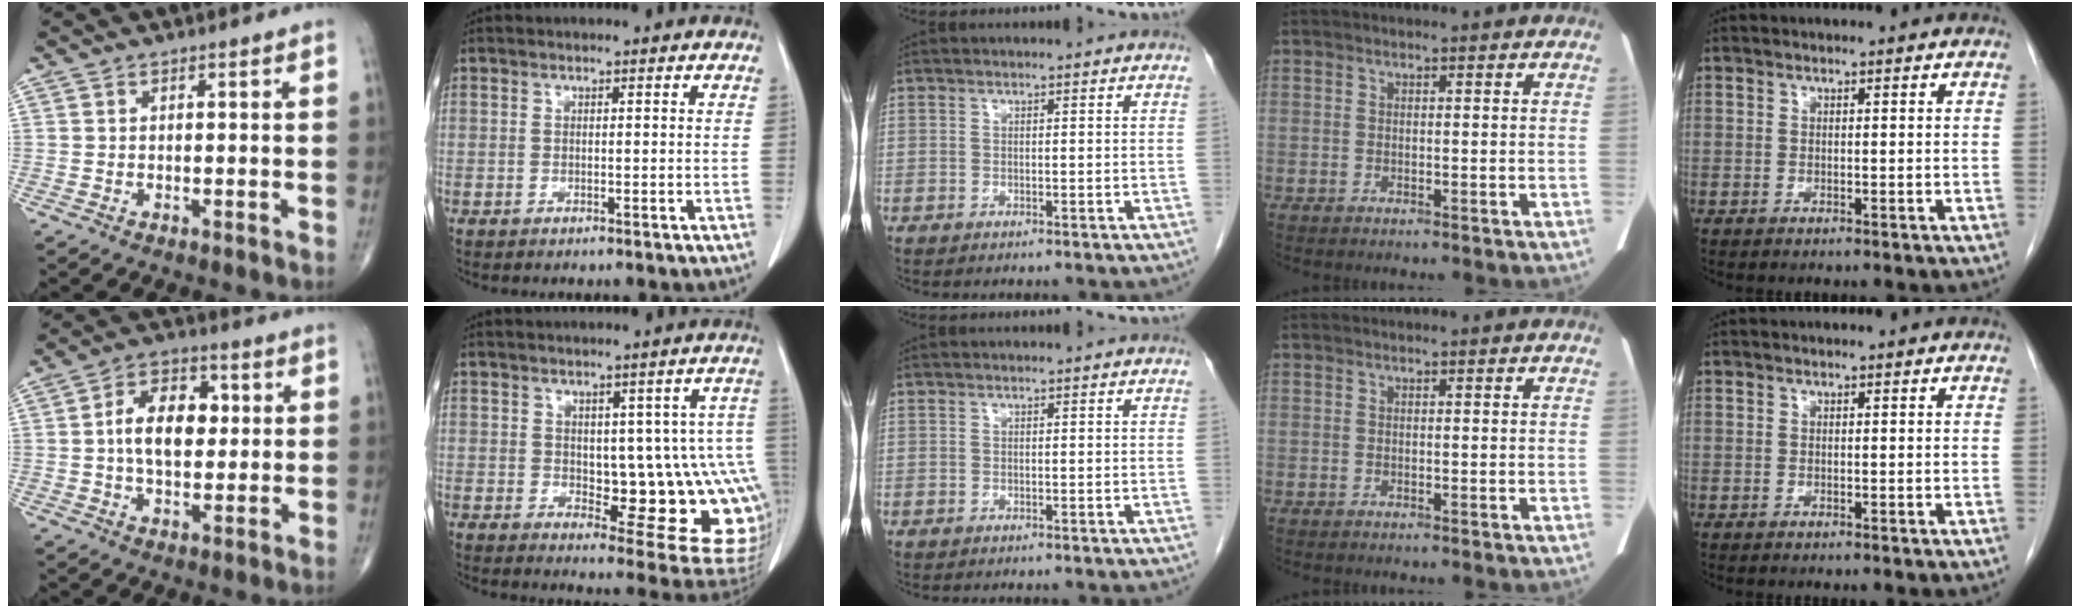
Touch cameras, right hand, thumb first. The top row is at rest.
{"thumb": {"total": 10.8, "force": [1.0, 6.7, 8.4], "torque": [-0.118, 0.012, 0.011]}, "index": {"total": 14.0, "force": [-0.4, 5.5, 12.9], "torque": [-0.116, 0.008, 0.011]}}